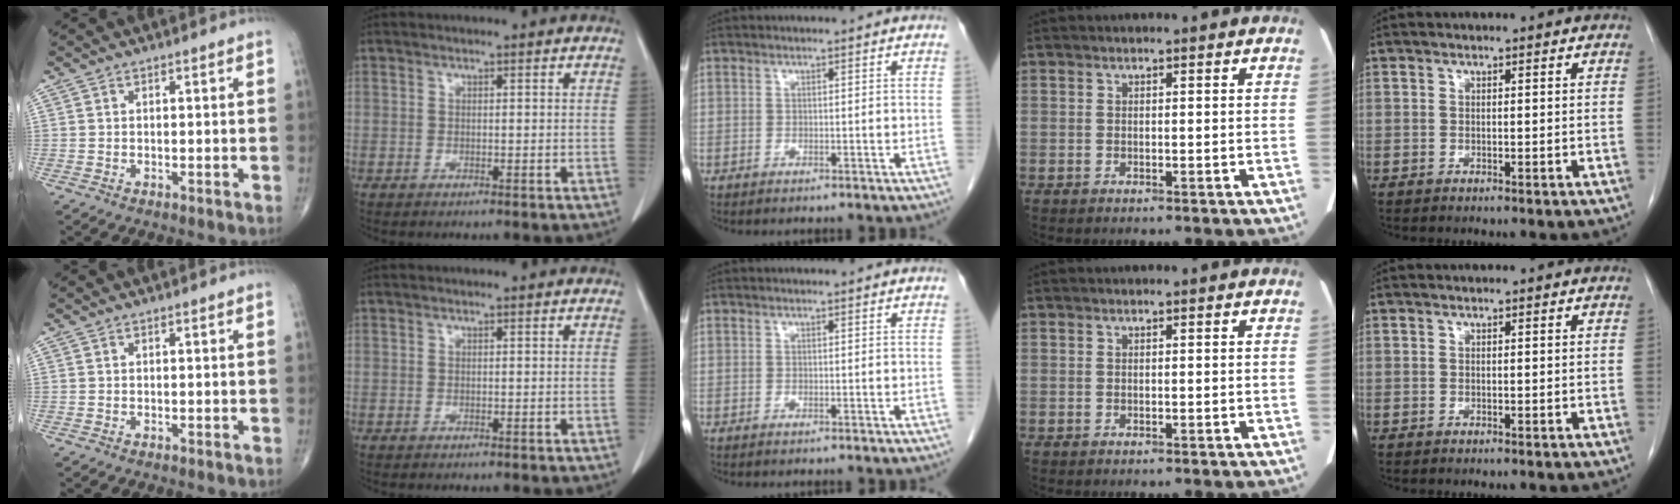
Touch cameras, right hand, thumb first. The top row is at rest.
{}